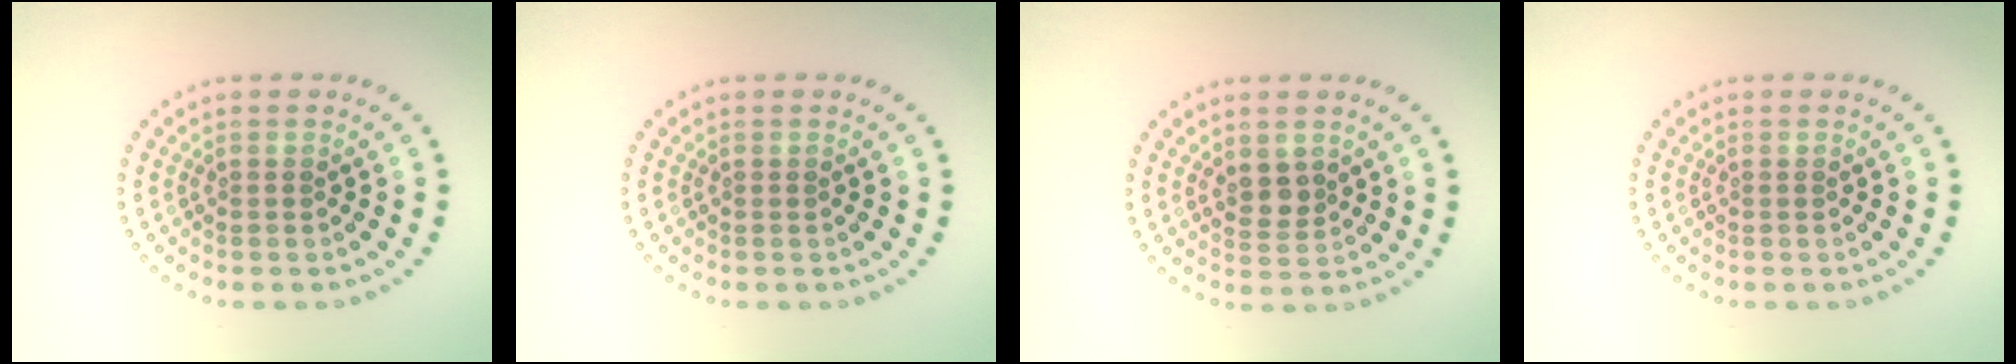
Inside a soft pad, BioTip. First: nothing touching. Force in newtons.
{"total": 0.0}
{"total": 2.0, "press": 1.8, "slide": 0.9}
{"total": 0.0}